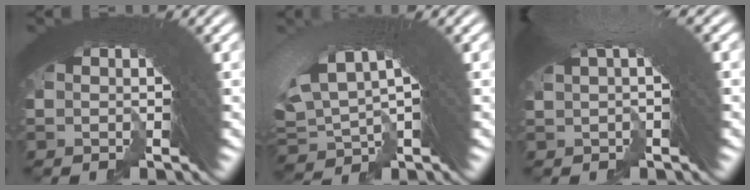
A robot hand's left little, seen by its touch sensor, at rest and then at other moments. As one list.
[{"total": 4.2, "force": [3.0, 2.5, 1.5], "torque": [-0.036, 0.012, 0.053]}, {"total": 1.8, "force": [-0.2, -1.7, 0.7], "torque": [-0.013, 0.008, -0.001]}]